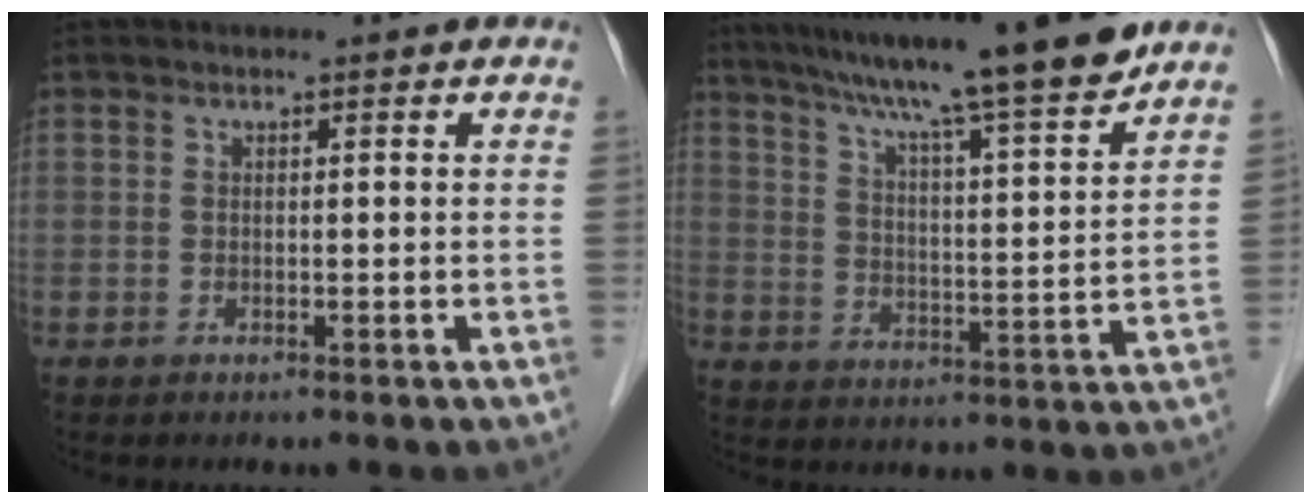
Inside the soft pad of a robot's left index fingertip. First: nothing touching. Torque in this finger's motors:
{"motor_torque": [1.03, -1.11, 0.97, 0.19]}